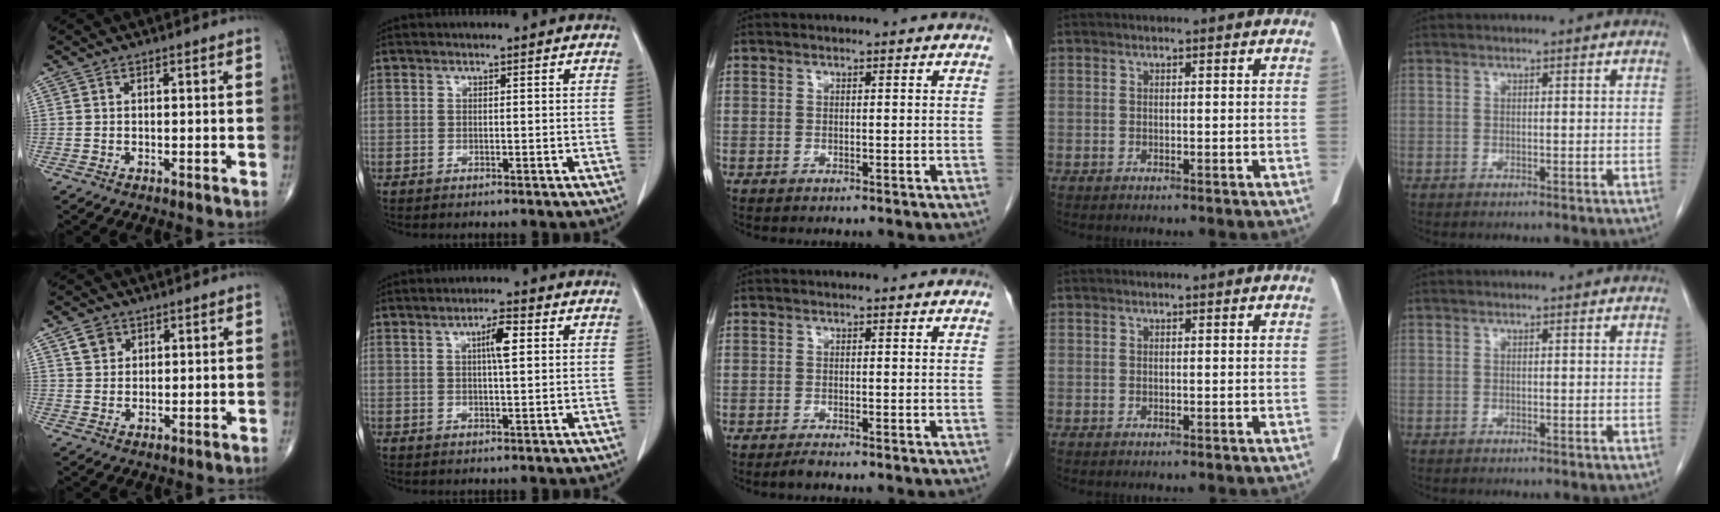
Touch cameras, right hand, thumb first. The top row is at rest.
{"thumb": {"total": 3.9, "force": [2.0, 3.0, 1.3], "torque": [-0.010, -0.009, 0.039]}, "index": {"total": 3.8, "force": [1.1, 0.4, 3.6], "torque": [-0.062, 0.004, 0.016]}, "middle": {"total": 0.6, "force": [-0.5, -0.2, 0.1], "torque": [-0.007, -0.002, -0.010]}}